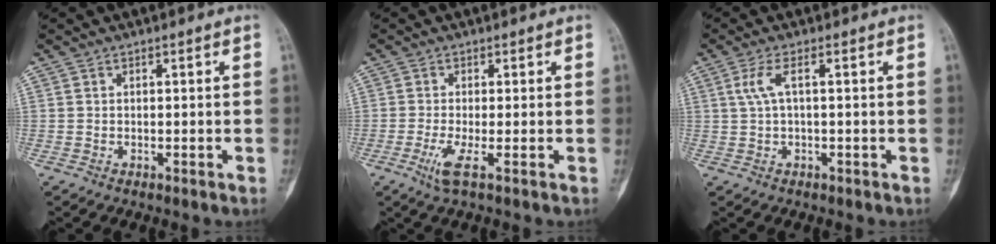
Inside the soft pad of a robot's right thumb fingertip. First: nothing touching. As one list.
[{"total": 3.2, "force": [-1.2, 0.1, 3.0], "torque": [-0.080, -0.012, -0.028]}, {"total": 3.3, "force": [0.6, 0.7, 3.2], "torque": [-0.083, 0.015, 0.016]}]